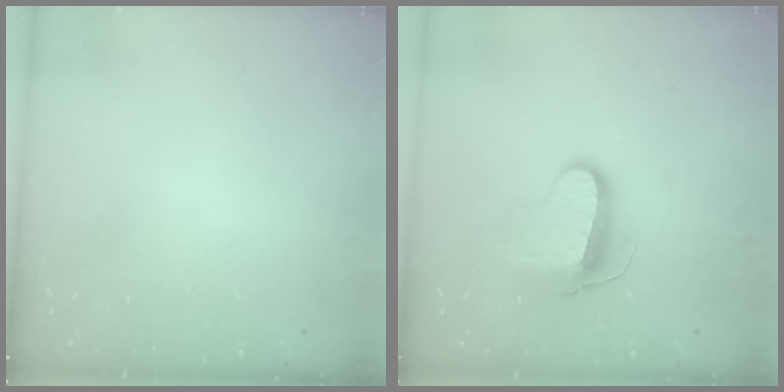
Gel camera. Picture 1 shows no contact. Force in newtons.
{"total": 10.3, "press": 10.3, "slide": 0.4}